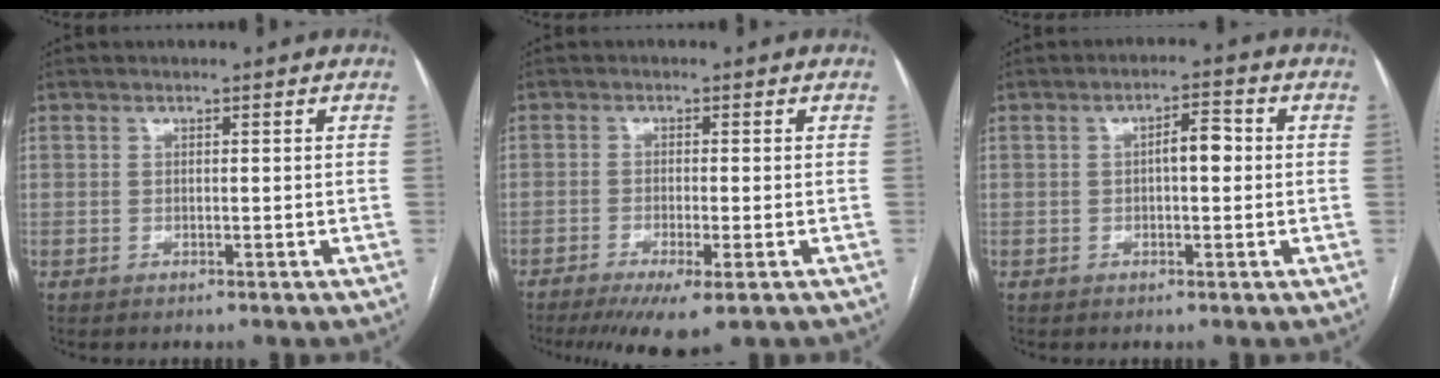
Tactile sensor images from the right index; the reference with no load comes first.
{"total": 6.9, "force": [-4.4, 0.8, 5.3], "torque": [-0.082, -0.019, -0.068]}
{"total": 3.8, "force": [0.2, 1.3, 3.6], "torque": [-0.056, 0.015, 0.002]}